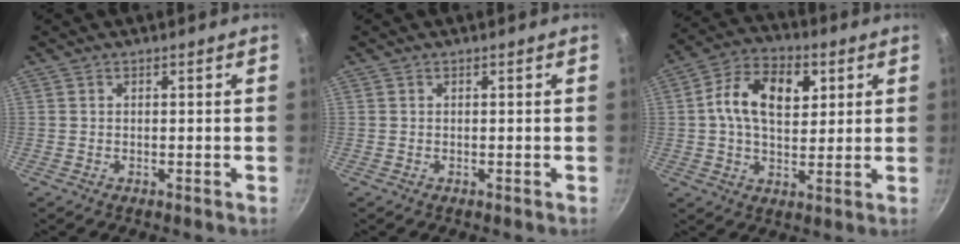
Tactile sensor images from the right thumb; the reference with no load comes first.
{"total": 0.0}
{"total": 13.4, "force": [3.1, 8.3, 10.0], "torque": [-0.151, 0.007, 0.047]}